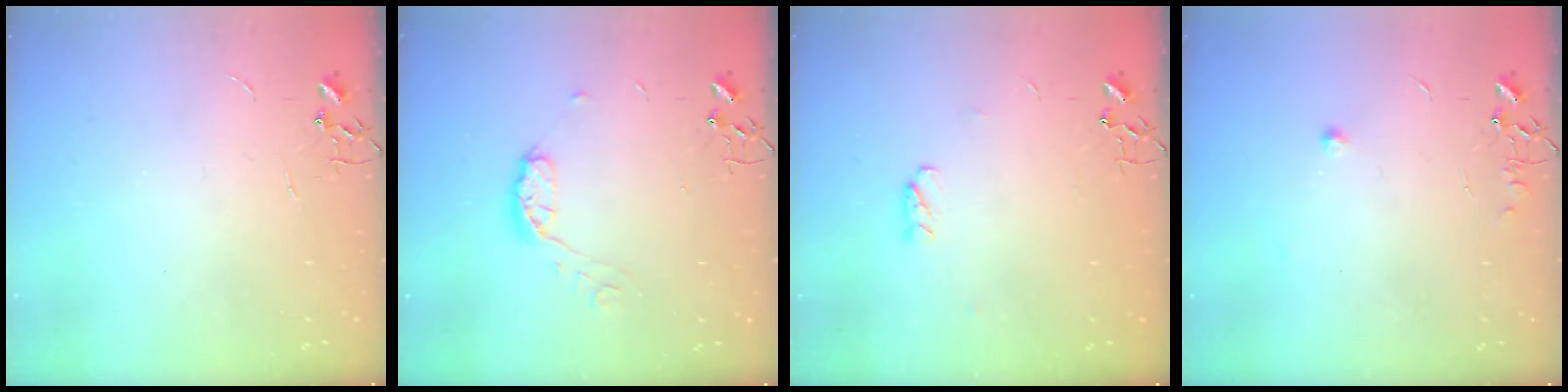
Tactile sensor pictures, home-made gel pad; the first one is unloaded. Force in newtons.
{"total": 7.6, "press": 7.6, "slide": 0.5}
{"total": 3.4, "press": 3.3, "slide": 0.8}
{"total": 5.7, "press": 5.7, "slide": 0.7}